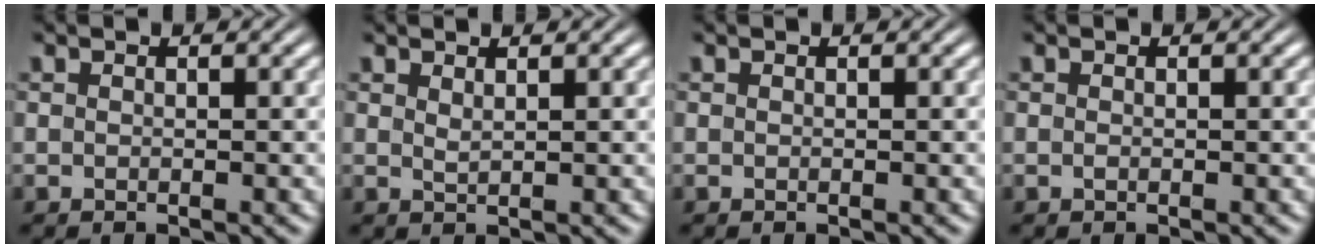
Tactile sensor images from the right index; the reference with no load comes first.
{"total": 1.0, "force": [0.8, -0.4, 0.3], "torque": [-0.004, -0.008, 0.024]}
{"total": 0.9, "force": [-0.2, -0.8, -0.3], "torque": [0.013, -0.010, 0.005]}
{"total": 0.0}